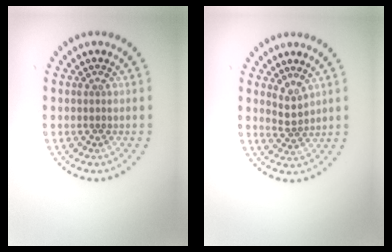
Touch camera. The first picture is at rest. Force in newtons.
{"total": 1.7, "press": 1.3, "slide": 1.2}